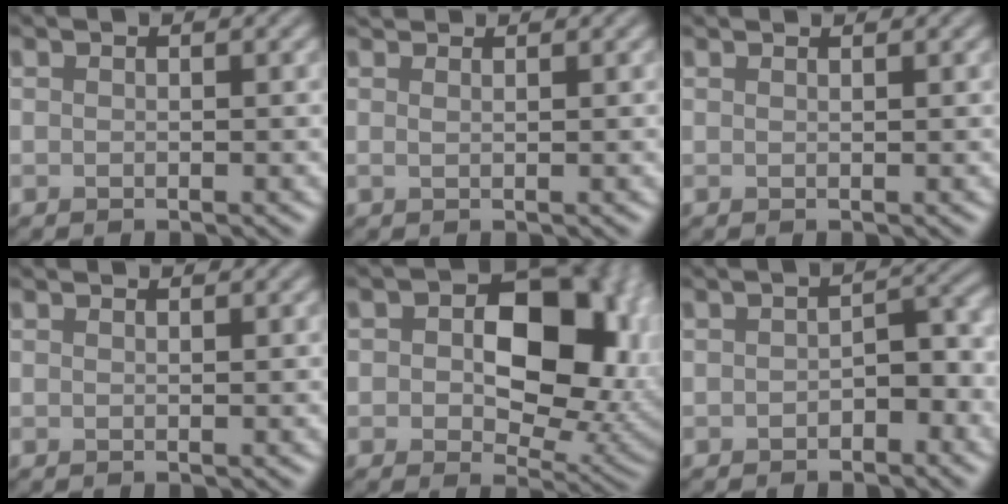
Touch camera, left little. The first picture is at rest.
{"total": 1.2, "force": [1.1, 0.1, 0.3], "torque": [-0.014, 0.006, 0.019]}
{"total": 0.7, "force": [0.7, -0.2, 0.0], "torque": [-0.004, 0.002, 0.011]}
{"total": 0.6, "force": [0.6, 0.0, 0.1], "torque": [-0.005, 0.002, 0.011]}
{"total": 14.6, "force": [2.8, 9.4, 10.8], "torque": [-0.124, -0.002, 0.043]}
{"total": 3.1, "force": [-1.1, 1.7, 2.3], "torque": [-0.030, -0.003, -0.021]}